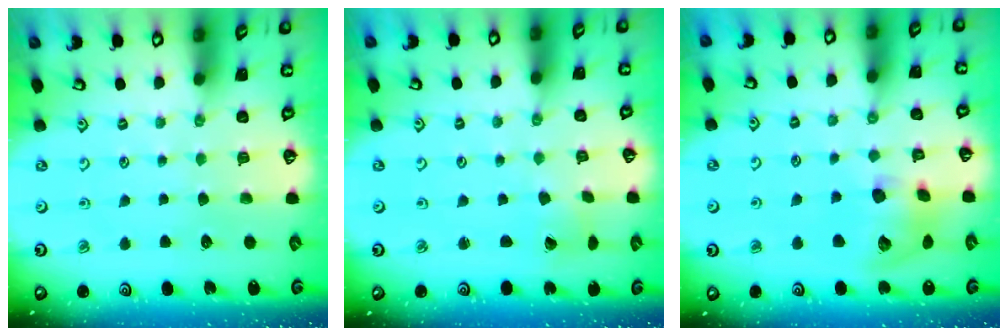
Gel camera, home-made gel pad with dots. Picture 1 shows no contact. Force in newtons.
{"total": 2.4, "press": 2.4, "slide": 0.3}
{"total": 12.8, "press": 12.7, "slide": 1.9}